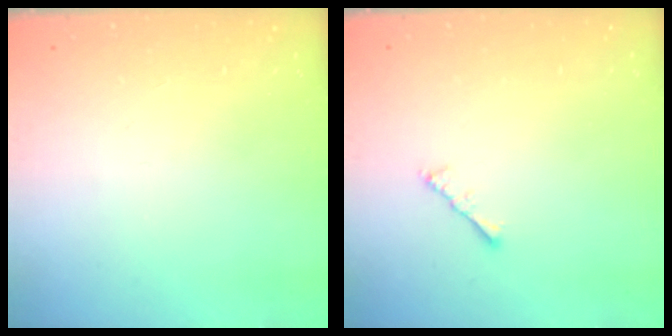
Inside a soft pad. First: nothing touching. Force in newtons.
{"total": 2.2, "press": 2.1, "slide": 0.5}